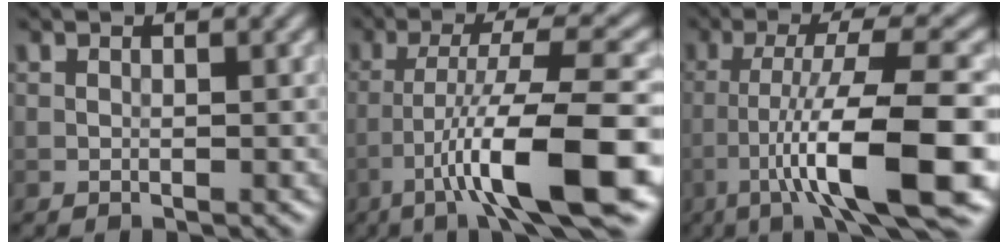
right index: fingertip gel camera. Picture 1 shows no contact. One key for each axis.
{"total": 10.5, "fx": -4.8, "fy": 1.4, "fz": 9.2, "tx": -0.151, "ty": 0.016, "tz": -0.074}
{"total": 11.7, "fx": -4.9, "fy": 1.8, "fz": 10.5, "tx": -0.163, "ty": 0.018, "tz": -0.073}